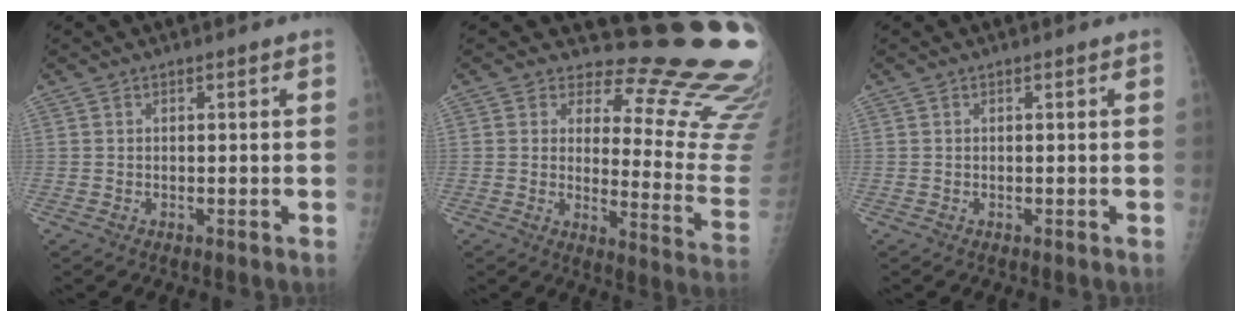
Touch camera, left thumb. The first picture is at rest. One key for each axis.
{"total": 19.9, "fx": 17.2, "fy": 5.6, "fz": 8.2, "tx": -0.053, "ty": -0.179, "tz": 0.193}
{"total": 0.0}